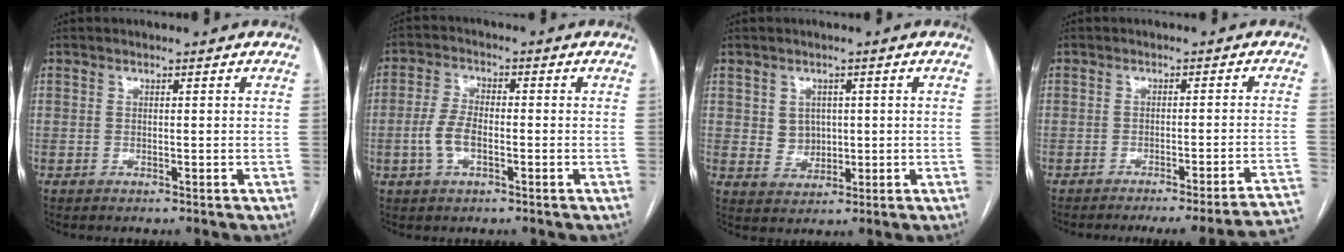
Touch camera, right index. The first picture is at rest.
{"total": 5.1, "force": [-1.3, 2.4, 4.2], "torque": [-0.096, 0.008, -0.026]}
{"total": 3.9, "force": [0.8, 3.6, 1.5], "torque": [-0.021, 0.008, 0.020]}
{"total": 16.9, "force": [-15.3, -1.1, 7.0], "torque": [-0.020, -0.007, -0.178]}